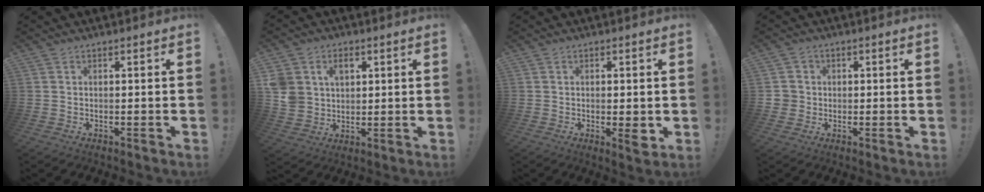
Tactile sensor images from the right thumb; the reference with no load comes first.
{"total": 8.8, "force": [3.2, 7.5, 3.5], "torque": [-0.070, -0.013, 0.063]}
{"total": 3.4, "force": [-0.5, 0.8, 3.2], "torque": [-0.034, -0.007, -0.009]}
{"total": 3.9, "force": [-0.1, 3.7, 1.1], "torque": [-0.012, 0.007, -0.001]}